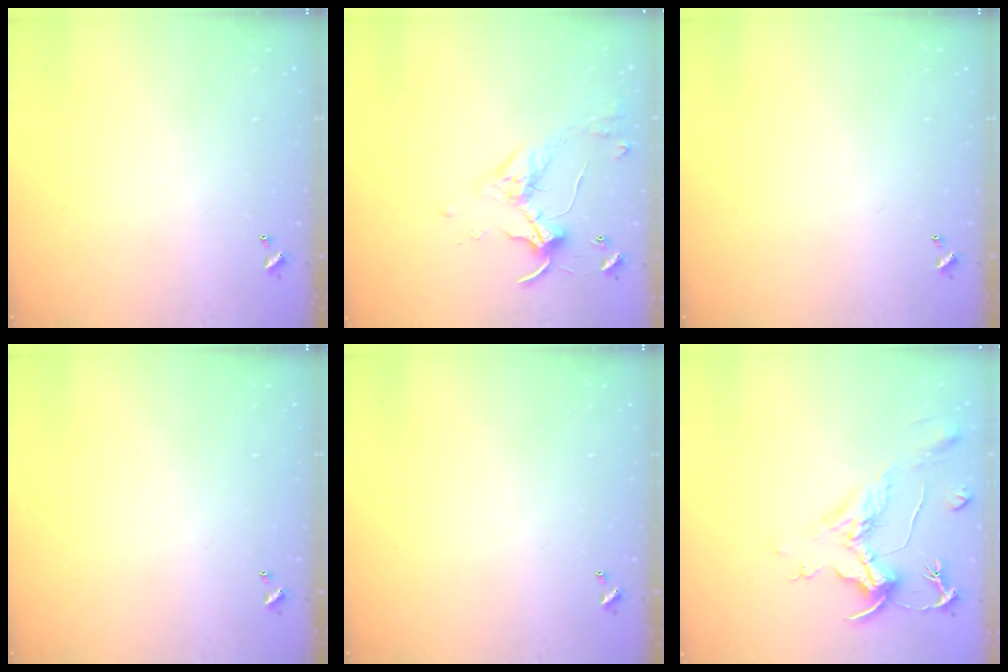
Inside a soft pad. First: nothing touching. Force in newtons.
{"total": 3.4, "press": 3.3, "slide": 0.7}
{"total": 0.0}
{"total": 0.0}
{"total": 0.0}
{"total": 2.0, "press": 1.5, "slide": 1.3}